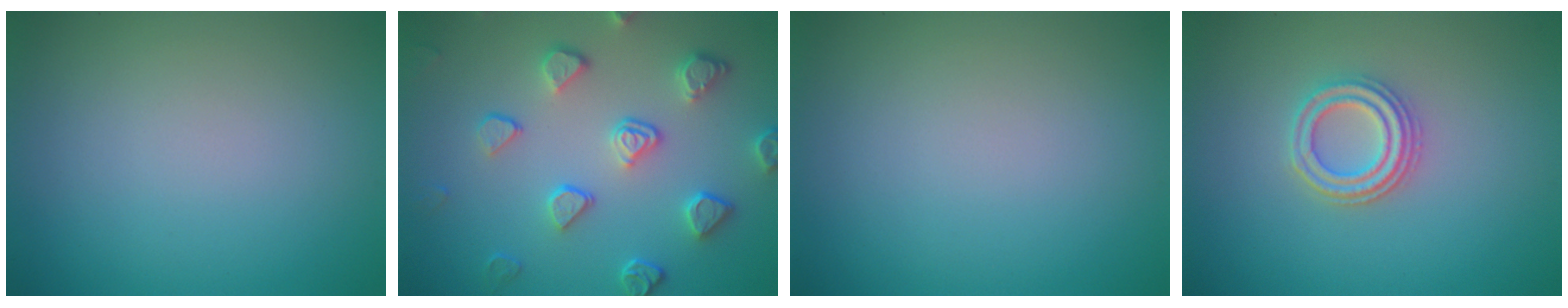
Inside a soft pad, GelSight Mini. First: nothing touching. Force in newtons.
{"total": 4.1, "press": 3.8, "slide": 1.4}
{"total": 0.0}
{"total": 2.9, "press": 2.7, "slide": 1.2}